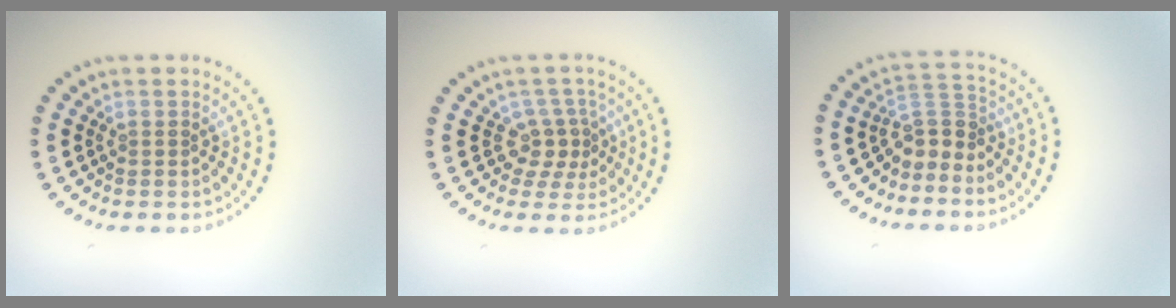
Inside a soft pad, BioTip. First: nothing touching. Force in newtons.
{"total": 2.5, "press": 1.9, "slide": 1.7}
{"total": 2.8, "press": 2.2, "slide": 1.7}